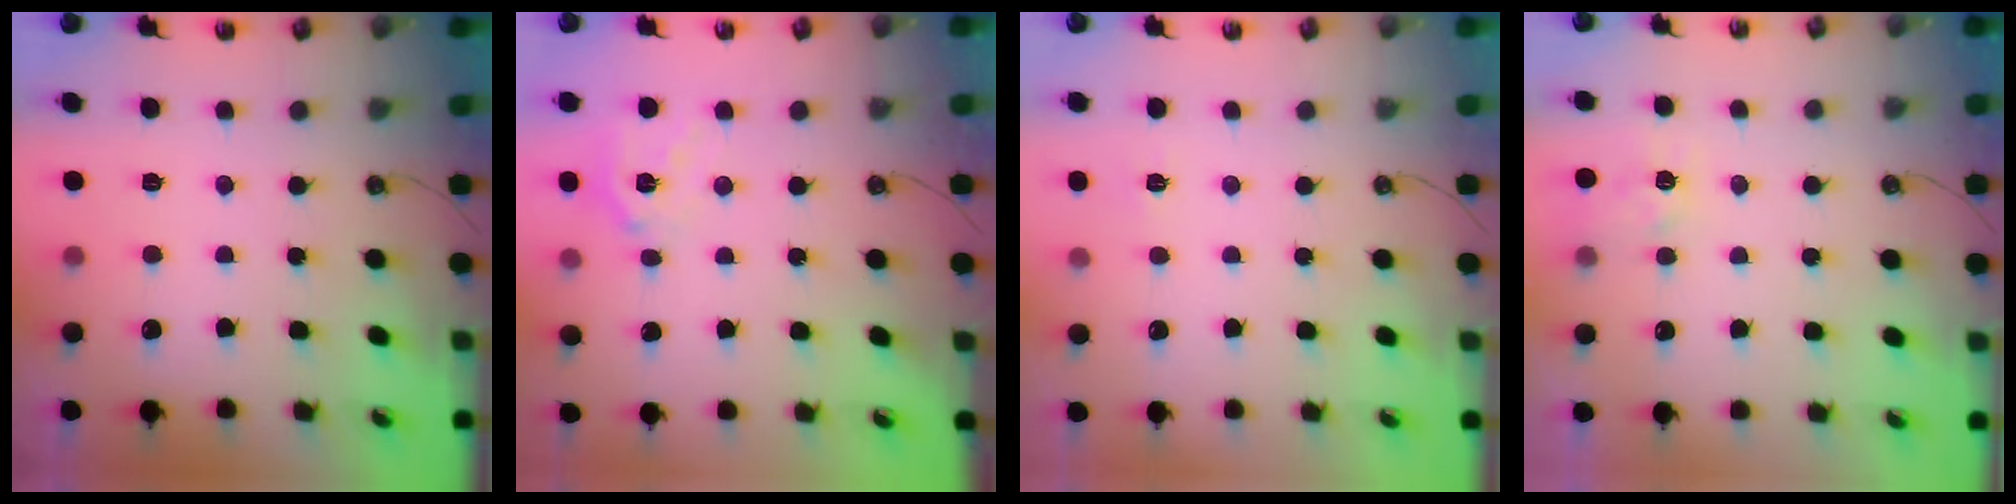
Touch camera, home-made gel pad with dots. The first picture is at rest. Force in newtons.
{"total": 13.3, "press": 13.1, "slide": 2.0}
{"total": 3.7, "press": 3.6, "slide": 0.5}
{"total": 4.8, "press": 4.7, "slide": 0.5}